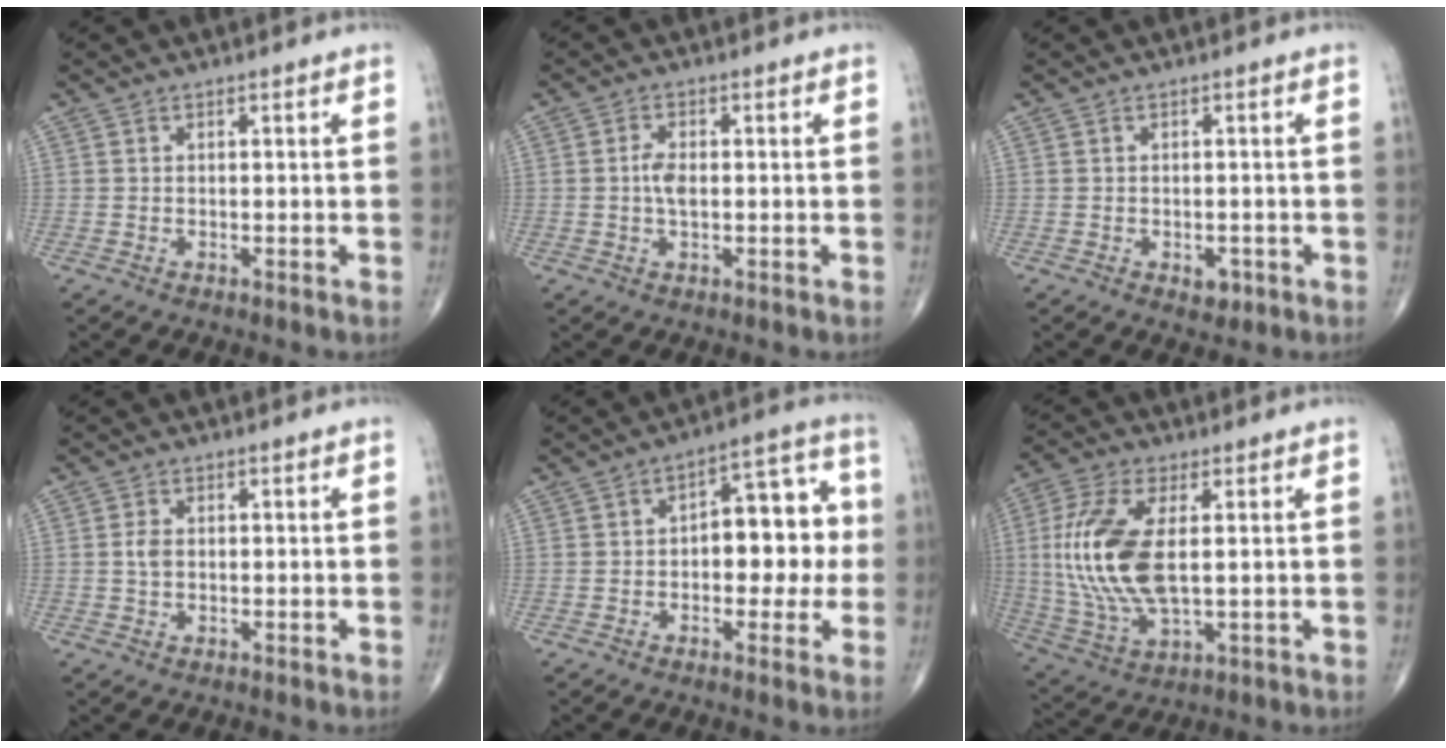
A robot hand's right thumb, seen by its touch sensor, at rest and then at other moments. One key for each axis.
{"total": 3.2, "fx": -0.1, "fy": 1.6, "fz": 2.8, "tx": -0.054, "ty": 0.004, "tz": -0.005}
{"total": 2.3, "fx": -0.9, "fy": 1.5, "fz": 1.5, "tx": -0.008, "ty": 0.002, "tz": -0.008}
{"total": 2.1, "fx": 0.1, "fy": 1.4, "fz": 1.6, "tx": -0.032, "ty": 0.002, "tz": -0.001}
{"total": 12.2, "fx": -0.2, "fy": 6.9, "fz": 10.0, "tx": -0.086, "ty": 0.040, "tz": -0.010}
{"total": 16.3, "fx": 1.5, "fy": 7.5, "fz": 14.4, "tx": -0.316, "ty": -0.008, "tz": 0.035}